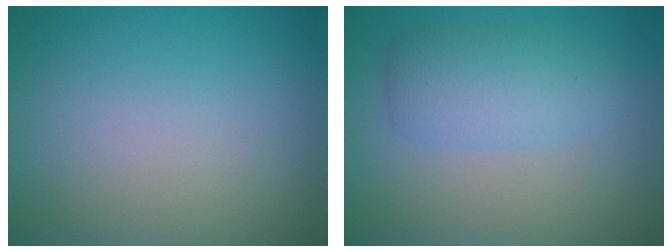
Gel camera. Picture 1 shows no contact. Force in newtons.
{"total": 3.5, "press": 3.5, "slide": 0.2}